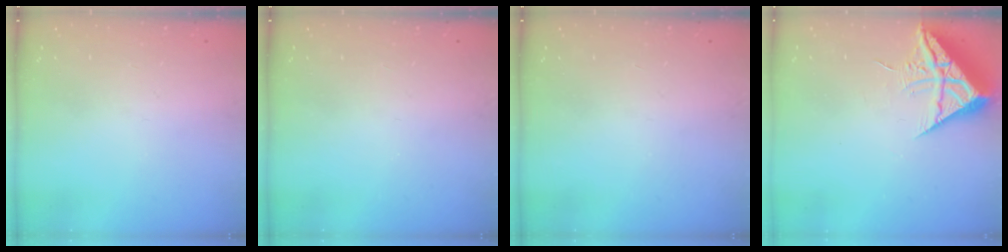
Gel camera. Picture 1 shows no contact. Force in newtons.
{"total": 0.0}
{"total": 0.0}
{"total": 9.7, "press": 9.6, "slide": 0.8}